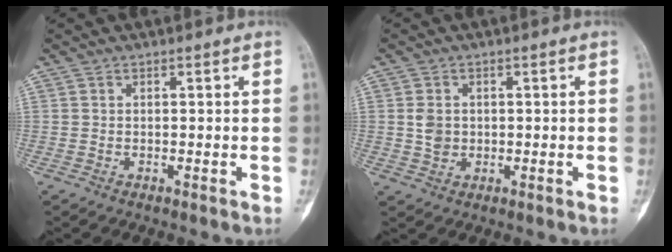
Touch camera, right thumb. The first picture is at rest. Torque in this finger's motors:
{"motor_torque": [-0.18, 0.60, 0.15, 0.03, 0.06]}